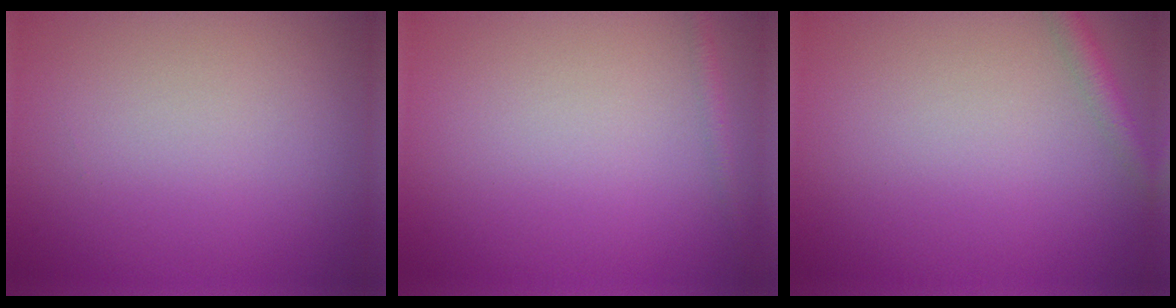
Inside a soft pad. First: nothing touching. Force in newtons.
{"total": 0.9, "press": 0.9, "slide": 0.1}
{"total": 1.8, "press": 1.8, "slide": 0.1}